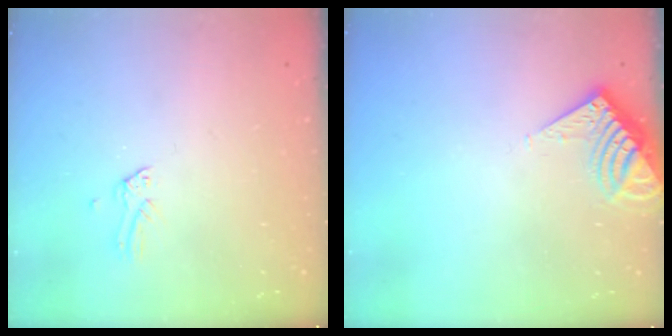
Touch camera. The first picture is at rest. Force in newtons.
{"total": 7.9, "press": 7.9, "slide": 0.3}